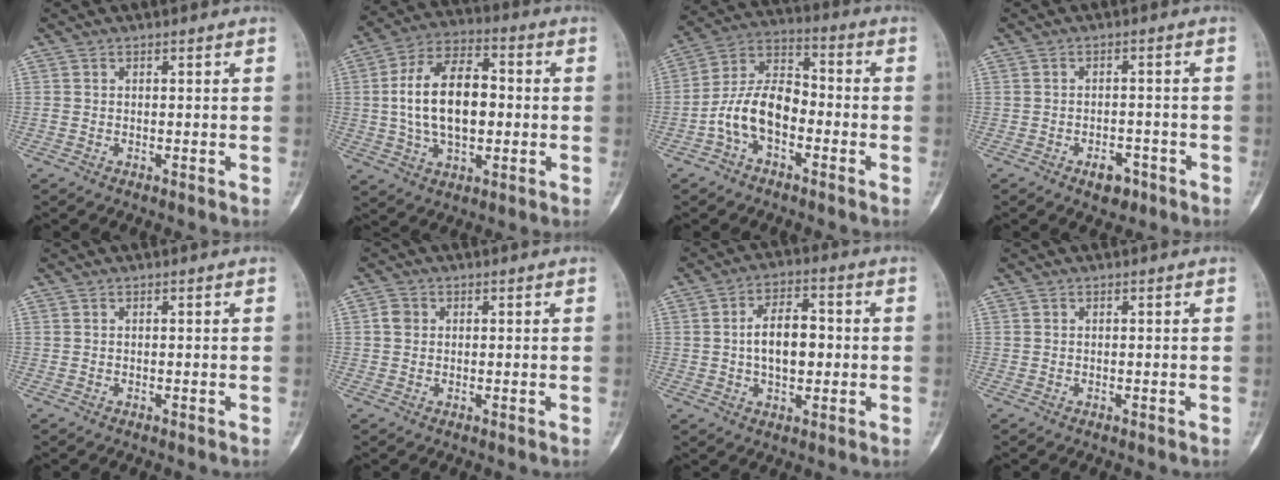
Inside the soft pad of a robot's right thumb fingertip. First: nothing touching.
{"total": 16.5, "force": [0.3, 9.5, 13.5], "torque": [-0.229, 0.024, 0.002]}
{"total": 11.7, "force": [-3.7, 6.9, 8.7], "torque": [-0.150, 0.047, -0.079]}
{"total": 3.9, "force": [-2.3, 2.3, 2.1], "torque": [-0.013, 0.015, -0.031]}
{"total": 0.0}
{"total": 2.3, "force": [0.4, 2.0, 1.0], "torque": [-0.005, 0.004, 0.003]}
{"total": 9.5, "force": [0.1, 5.5, 7.8], "torque": [-0.112, 0.015, 0.000]}
{"total": 0.0}